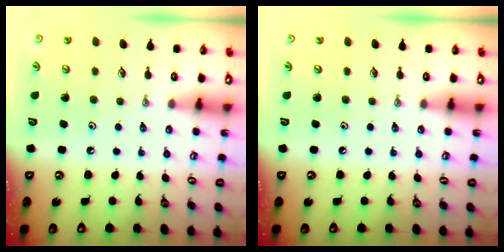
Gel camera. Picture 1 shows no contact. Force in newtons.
{"total": 0.0}